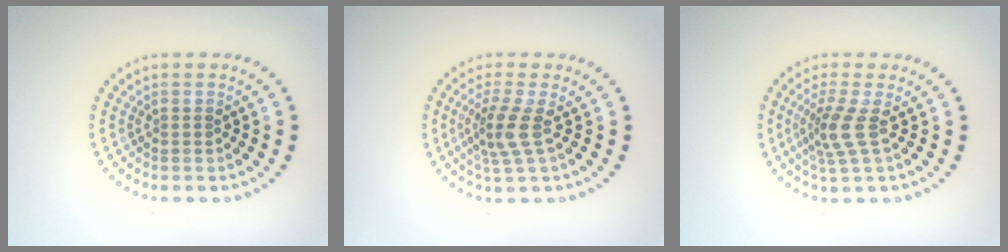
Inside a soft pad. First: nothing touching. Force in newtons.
{"total": 2.9, "press": 2.2, "slide": 1.9}
{"total": 2.8, "press": 2.0, "slide": 1.9}